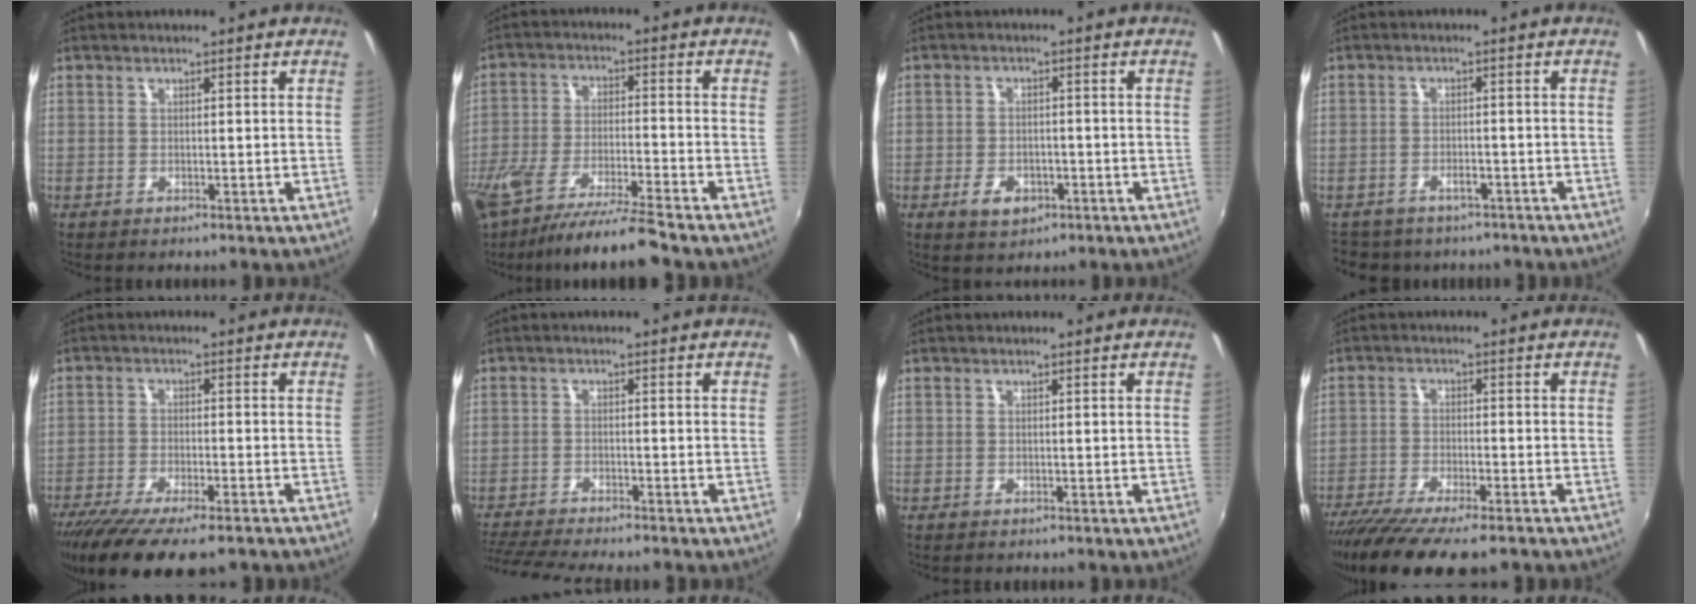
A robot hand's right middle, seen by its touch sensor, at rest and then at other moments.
{"total": 13.9, "force": [-11.4, 0.5, 7.9], "torque": [-0.169, -0.034, -0.201]}
{"total": 4.8, "force": [-2.4, 3.0, 2.9], "torque": [-0.069, -0.003, -0.038]}
{"total": 8.4, "force": [-6.8, 4.0, 2.7], "torque": [-0.065, -0.007, -0.094]}
{"total": 15.5, "force": [-11.9, 3.4, 9.2], "torque": [-0.189, -0.055, -0.192]}
{"total": 9.9, "force": [-9.0, 0.4, 4.2], "torque": [-0.108, -0.023, -0.150]}
{"total": 0.0}
{"total": 15.4, "force": [-12.2, 2.8, 8.9], "torque": [-0.181, -0.050, -0.198]}